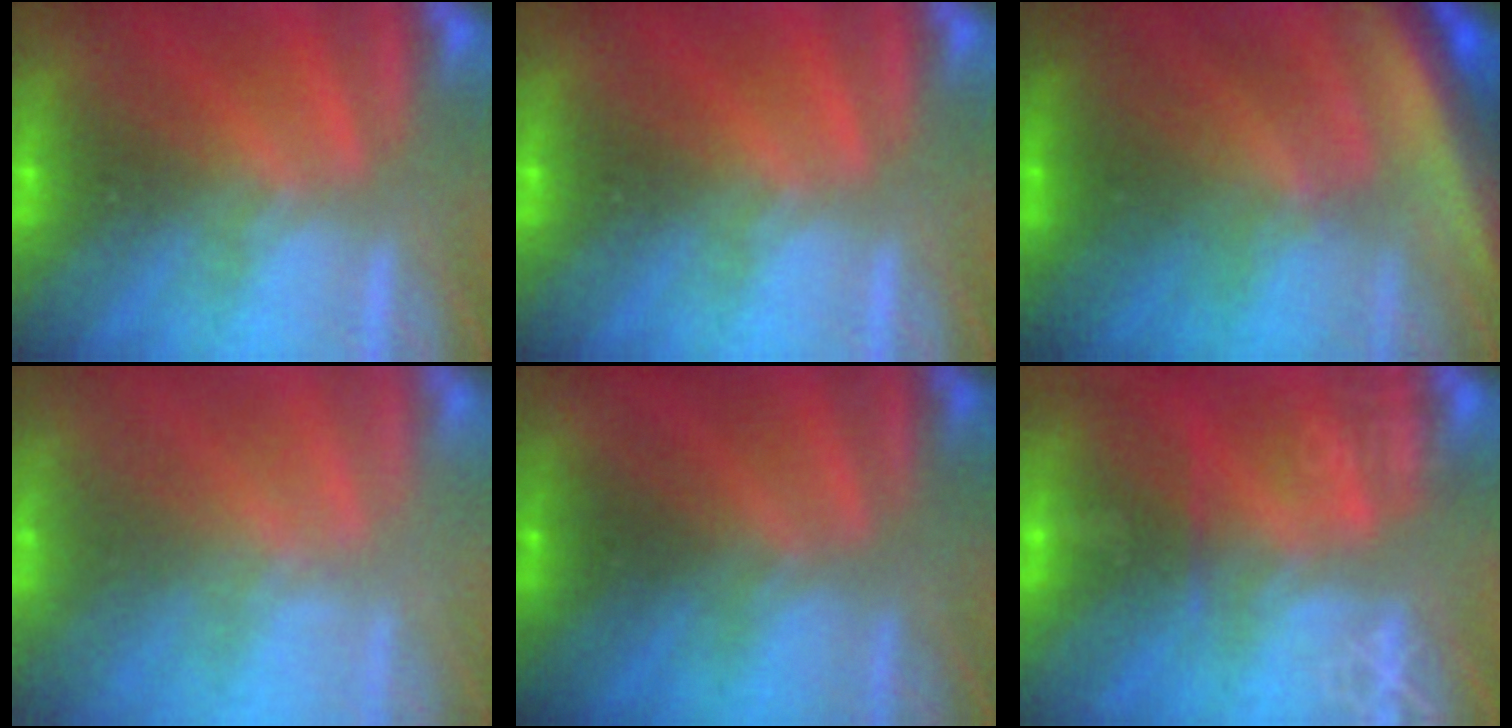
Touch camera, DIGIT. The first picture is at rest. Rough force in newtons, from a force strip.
{"total": 0.0}
{"total": 7.5}
{"total": 1.6}
{"total": 1.9}
{"total": 6.3}